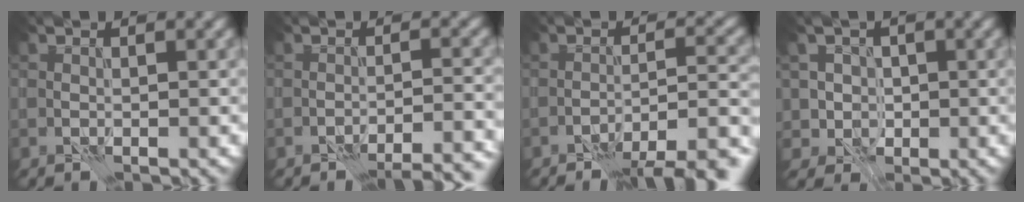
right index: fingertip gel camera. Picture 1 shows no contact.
{"total": 6.6, "force": [-6.0, 1.3, 2.3], "torque": [-0.021, 0.015, -0.067]}
{"total": 8.4, "force": [-6.8, 1.9, 4.5], "torque": [-0.054, 0.003, -0.088]}
{"total": 3.4, "force": [0.2, 3.3, 0.6], "torque": [0.006, 0.014, -0.006]}